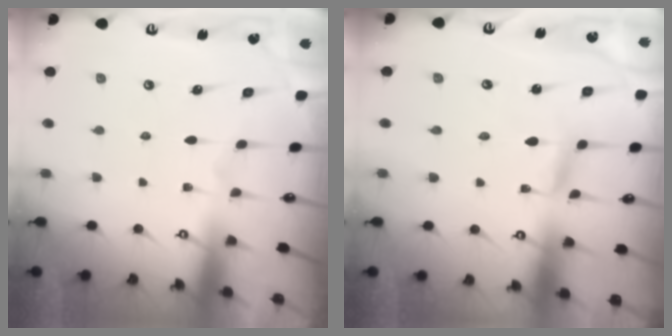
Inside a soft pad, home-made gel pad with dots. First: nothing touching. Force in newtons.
{"total": 2.0, "press": 2.0, "slide": 0.2}